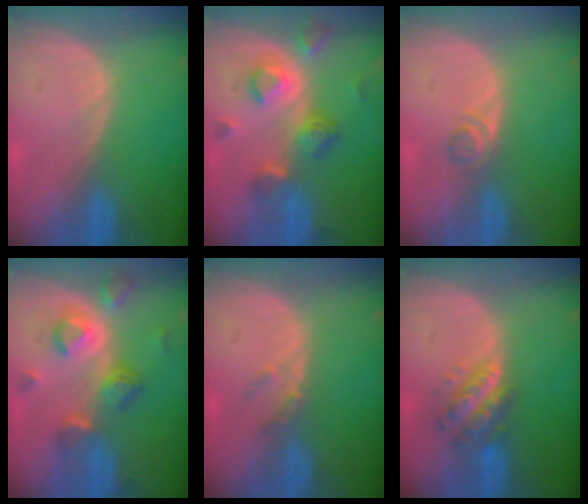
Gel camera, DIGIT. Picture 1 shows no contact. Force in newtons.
{"total": 8.0, "press": 7.1, "slide": 3.7}
{"total": 1.9, "press": 1.7, "slide": 0.8}
{"total": 8.0, "press": 7.1, "slide": 3.7}
{"total": 1.8, "press": 1.6, "slide": 0.8}
{"total": 5.8, "press": 5.3, "slide": 2.4}